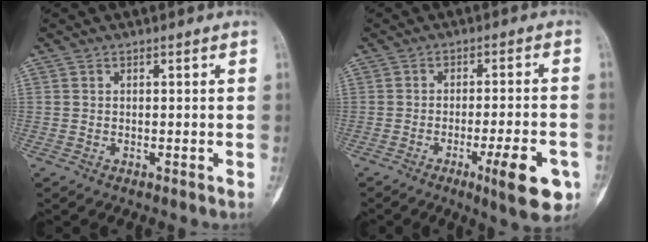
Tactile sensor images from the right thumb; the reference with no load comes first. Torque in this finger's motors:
{"motor_torque": [-0.36, -0.19, 0.37, 0.16, 0.18]}